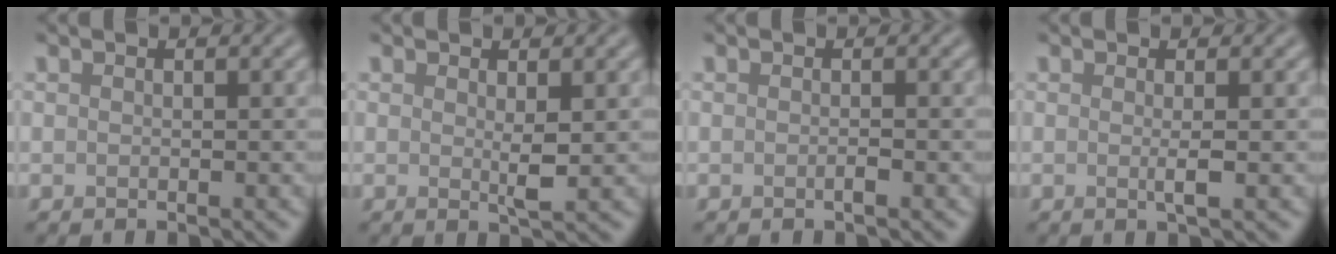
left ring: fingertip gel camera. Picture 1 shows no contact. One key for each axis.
{"total": 1.6, "fx": 0.3, "fy": 0.2, "fz": 1.5, "tx": -0.027, "ty": -0.004, "tz": 0.005}
{"total": 0.6, "fx": -0.3, "fy": 0.0, "fz": 0.5, "tx": -0.010, "ty": 0.000, "tz": -0.005}
{"total": 1.4, "fx": 0.0, "fy": 0.2, "fz": 1.4, "tx": -0.025, "ty": -0.002, "tz": -0.004}